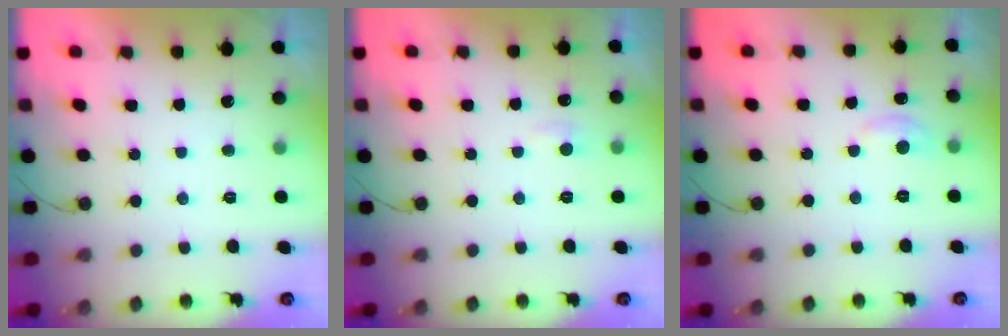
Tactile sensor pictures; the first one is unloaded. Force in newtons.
{"total": 3.3, "press": 3.3, "slide": 0.4}
{"total": 4.1, "press": 4.0, "slide": 0.6}